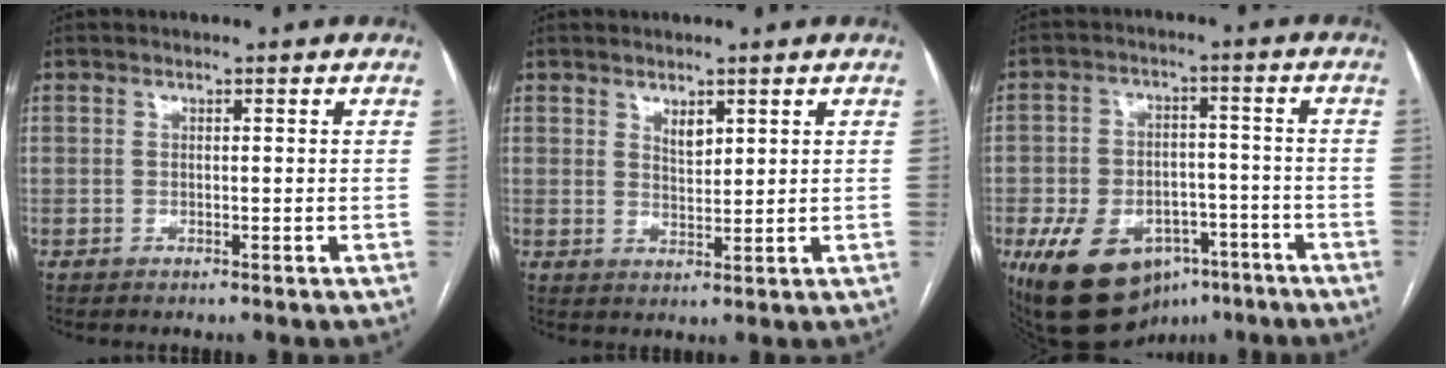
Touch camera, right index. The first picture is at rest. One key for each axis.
{"total": 2.4, "fx": 1.5, "fy": 1.1, "fz": 1.5, "tx": -0.027, "ty": -0.004, "tz": 0.033}
{"total": 16.4, "fx": -9.1, "fy": 10.0, "fz": 9.2, "tx": -0.166, "ty": 0.014, "tz": -0.134}